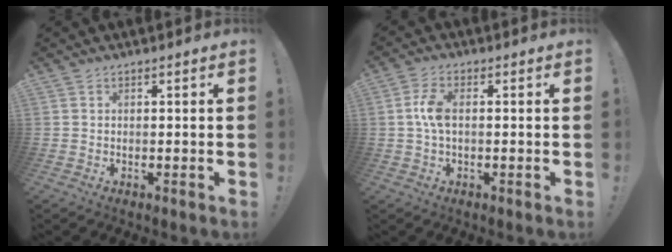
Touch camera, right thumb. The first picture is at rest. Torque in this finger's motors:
{"motor_torque": [0.23, -0.05, 0.65, -0.09, 0.00]}